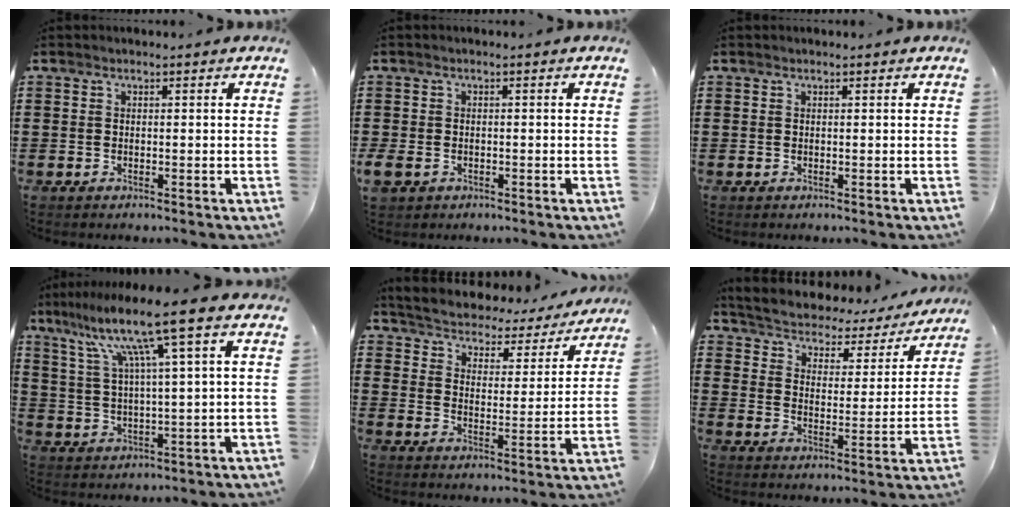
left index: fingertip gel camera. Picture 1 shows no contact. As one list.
[{"total": 1.5, "force": [-0.8, 1.1, 0.6], "torque": [-0.030, -0.003, -0.023]}, {"total": 0.0}, {"total": 10.9, "force": [6.5, -0.5, 8.8], "torque": [-0.186, -0.015, 0.105]}, {"total": 2.9, "force": [2.9, 0.6, -0.1], "torque": [-0.022, -0.028, 0.038]}, {"total": 2.6, "force": [2.4, 0.9, 0.3], "torque": [-0.027, -0.024, 0.030]}]